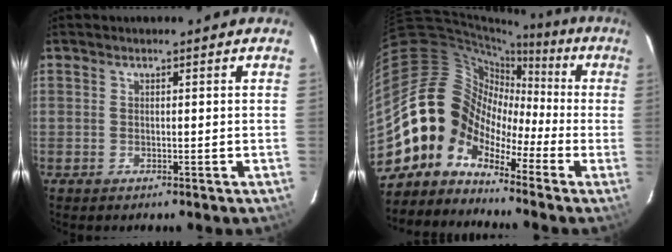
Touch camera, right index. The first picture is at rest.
{"total": 11.0, "force": [-5.9, 8.9, 2.4], "torque": [-0.050, 0.044, -0.134]}